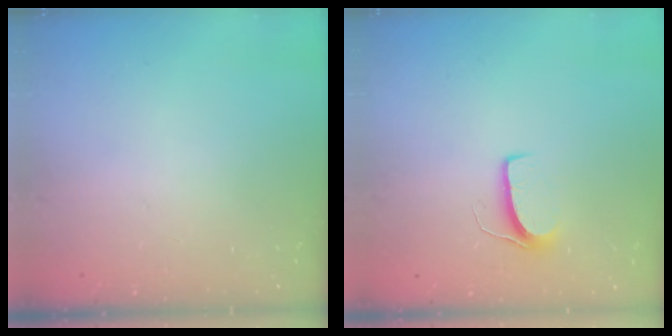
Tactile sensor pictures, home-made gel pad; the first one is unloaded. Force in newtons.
{"total": 6.8, "press": 6.7, "slide": 0.5}